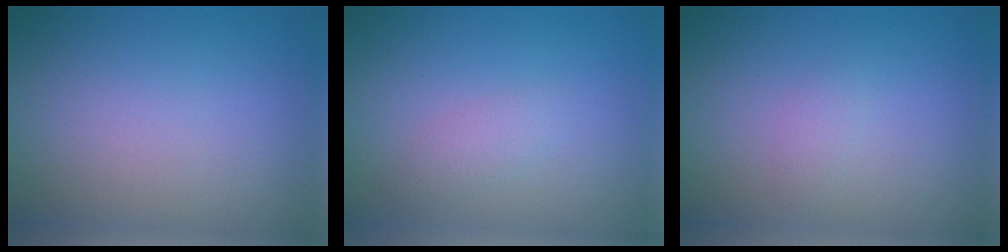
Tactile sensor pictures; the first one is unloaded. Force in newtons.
{"total": 1.4, "press": 1.4, "slide": 0.1}
{"total": 0.8, "press": 0.8, "slide": 0.0}